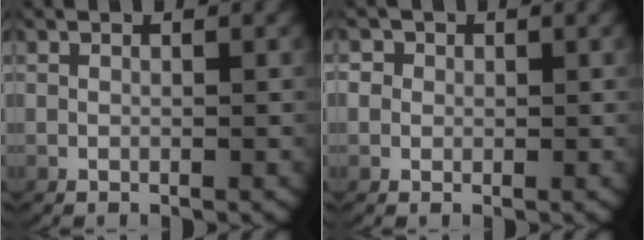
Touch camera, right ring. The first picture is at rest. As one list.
[{"total": 2.4, "force": [0.4, 2.2, 0.7], "torque": [-0.026, -0.003, 0.003]}]